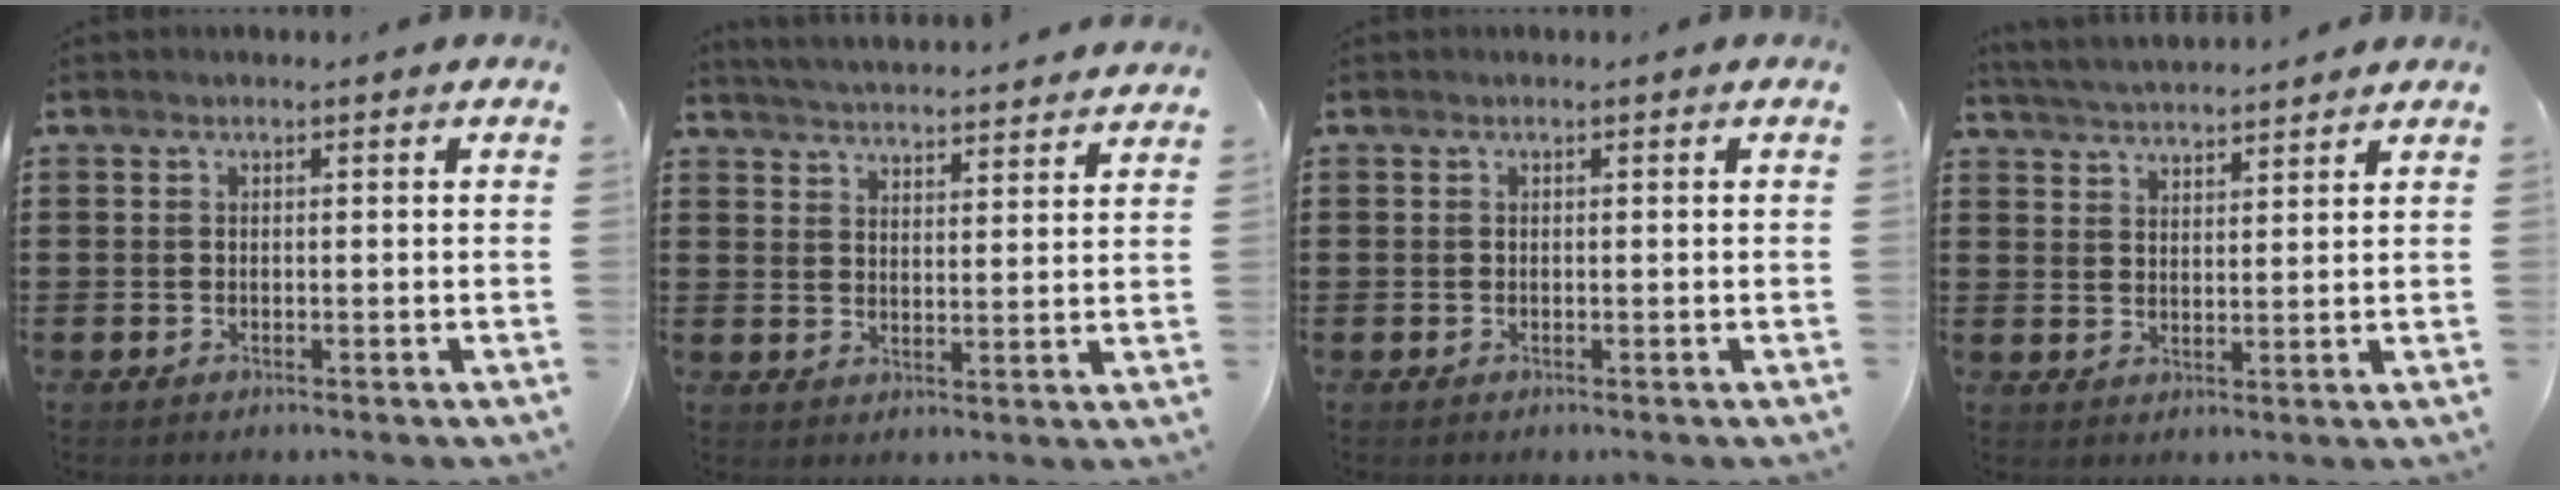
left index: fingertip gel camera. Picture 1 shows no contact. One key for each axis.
{"total": 4.2, "fx": 4.1, "fy": -0.6, "fz": 0.0, "tx": -0.016, "ty": -0.030, "tz": 0.071}
{"total": 0.0}
{"total": 3.5, "fx": 3.5, "fy": -0.2, "fz": 0.2, "tx": -0.016, "ty": -0.014, "tz": 0.062}